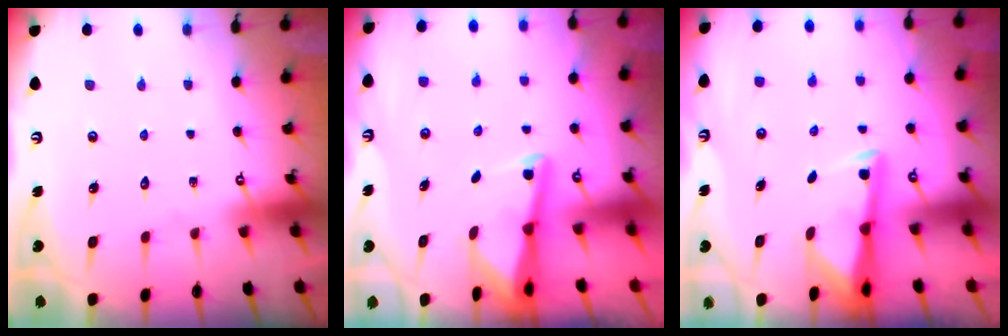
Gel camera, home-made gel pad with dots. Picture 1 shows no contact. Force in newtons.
{"total": 2.9, "press": 2.9, "slide": 0.2}
{"total": 2.9, "press": 2.9, "slide": 0.6}